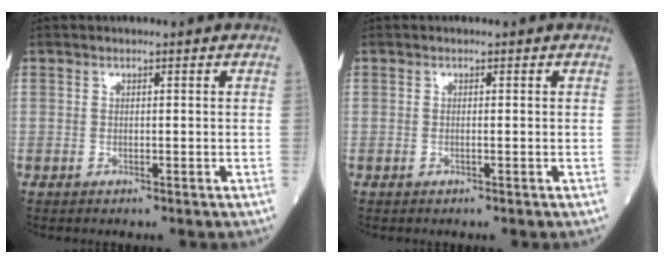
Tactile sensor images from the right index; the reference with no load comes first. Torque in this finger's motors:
{"motor_torque": [0.06, 0.01, 0.07, -0.01]}